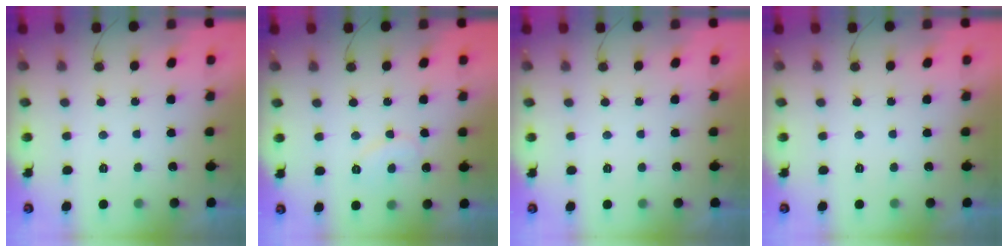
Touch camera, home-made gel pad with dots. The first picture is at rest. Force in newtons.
{"total": 6.9, "press": 6.9, "slide": 0.4}
{"total": 1.7, "press": 1.7, "slide": 0.0}
{"total": 0.0}